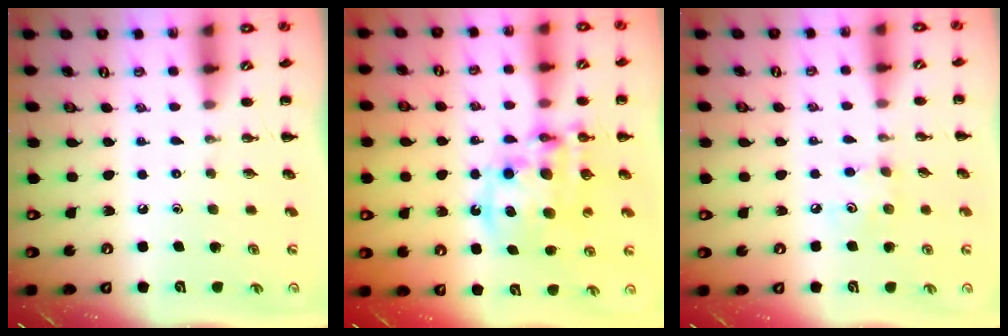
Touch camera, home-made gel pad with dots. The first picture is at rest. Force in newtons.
{"total": 14.3, "press": 13.8, "slide": 3.4}
{"total": 5.1, "press": 5.0, "slide": 1.1}